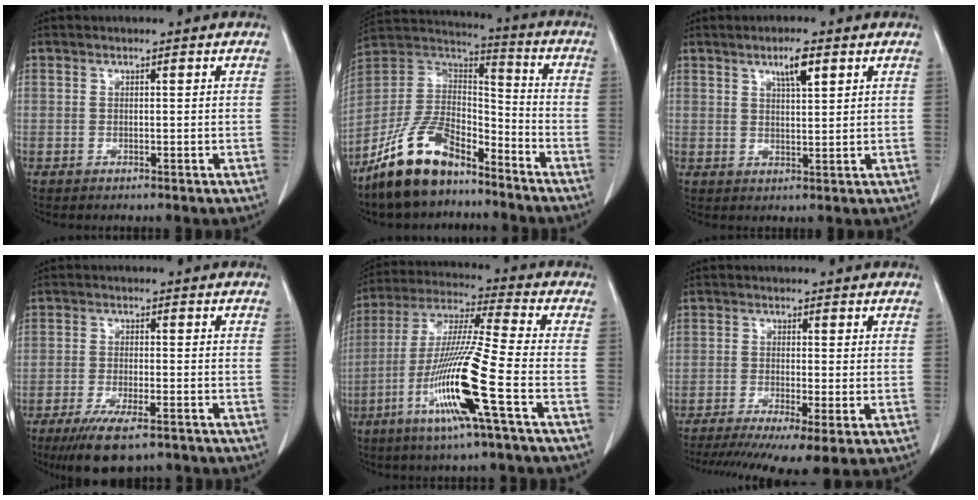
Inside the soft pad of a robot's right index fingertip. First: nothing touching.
{"total": 15.3, "force": [-11.5, 6.0, 8.2], "torque": [-0.168, 0.020, -0.216]}
{"total": 4.2, "force": [2.3, 0.7, 3.4], "torque": [-0.060, 0.000, 0.041]}
{"total": 9.1, "force": [-6.6, 2.0, 5.9], "torque": [-0.098, -0.019, -0.101]}
{"total": 15.6, "force": [-6.0, -1.1, 14.4], "torque": [-0.294, -0.020, -0.119]}
{"total": 12.0, "force": [-7.9, 1.7, 8.9], "torque": [-0.149, -0.020, -0.125]}